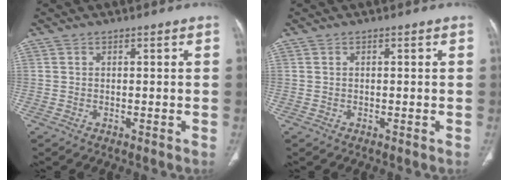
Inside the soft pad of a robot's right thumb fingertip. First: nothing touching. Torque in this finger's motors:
{"motor_torque": [0.00, 0.00, -0.06, 0.02, 0.00]}